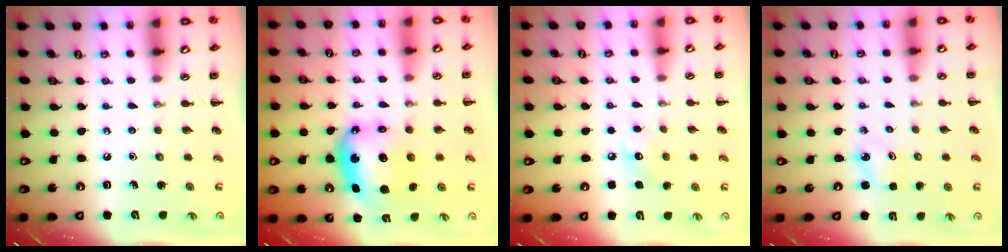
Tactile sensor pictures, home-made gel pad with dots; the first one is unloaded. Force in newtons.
{"total": 6.4, "press": 6.3, "slide": 1.3}
{"total": 7.4, "press": 7.2, "slide": 1.3}
{"total": 1.7, "press": 1.7, "slide": 0.2}